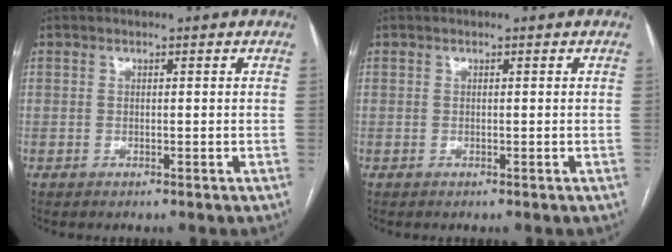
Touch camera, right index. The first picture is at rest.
{"total": 0.0}